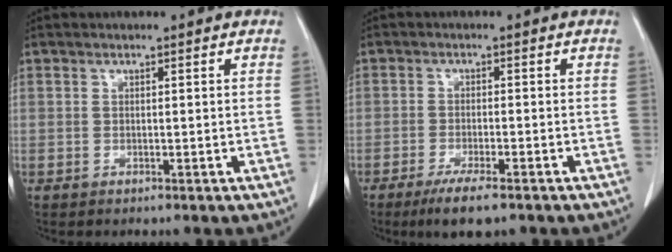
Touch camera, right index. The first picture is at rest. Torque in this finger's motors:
{"motor_torque": [0.20, -0.26, 0.24, 0.08]}